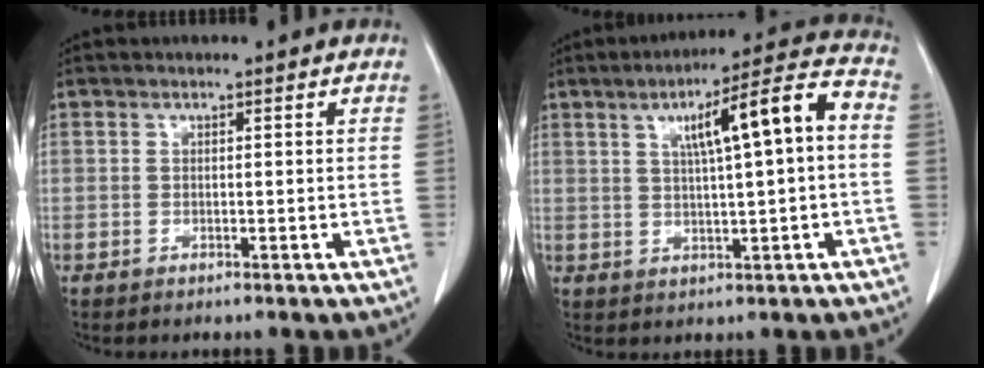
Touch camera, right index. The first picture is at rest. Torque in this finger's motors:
{"motor_torque": [0.40, 0.14, 0.24, 0.15]}